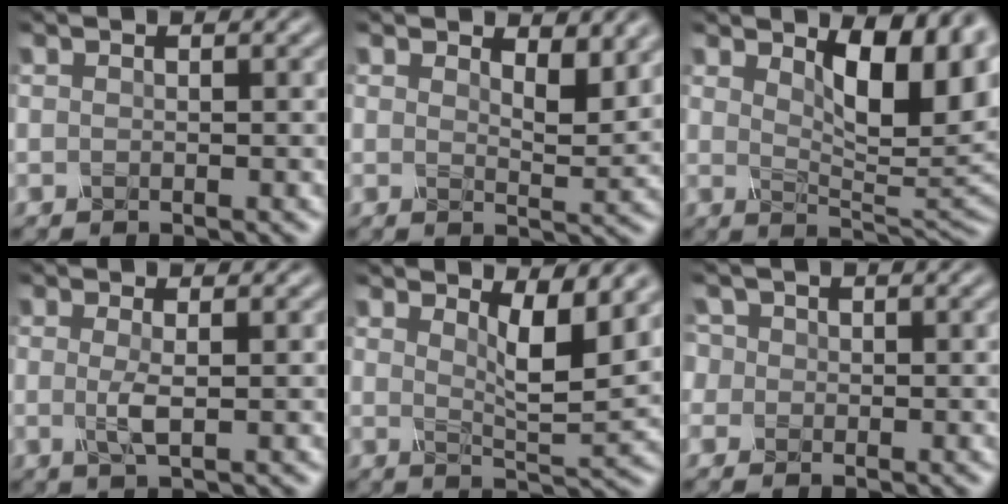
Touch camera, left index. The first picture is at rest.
{"total": 3.2, "force": [2.2, 1.1, 2.1], "torque": [-0.034, -0.009, 0.031]}
{"total": 8.2, "force": [3.1, 3.5, 6.8], "torque": [-0.105, -0.009, 0.046]}
{"total": 1.6, "force": [-0.2, 0.3, 1.6], "torque": [-0.036, -0.004, -0.003]}
{"total": 4.6, "force": [2.3, 1.2, 3.8], "torque": [-0.060, -0.013, 0.038]}
{"total": 2.9, "force": [0.8, 2.6, 1.1], "torque": [-0.029, 0.015, -0.001]}